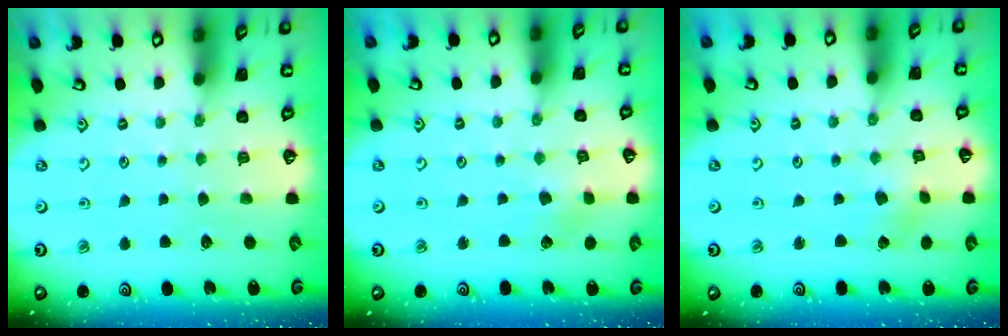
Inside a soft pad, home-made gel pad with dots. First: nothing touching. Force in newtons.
{"total": 1.9, "press": 1.9, "slide": 0.3}
{"total": 1.5, "press": 1.5, "slide": 0.1}